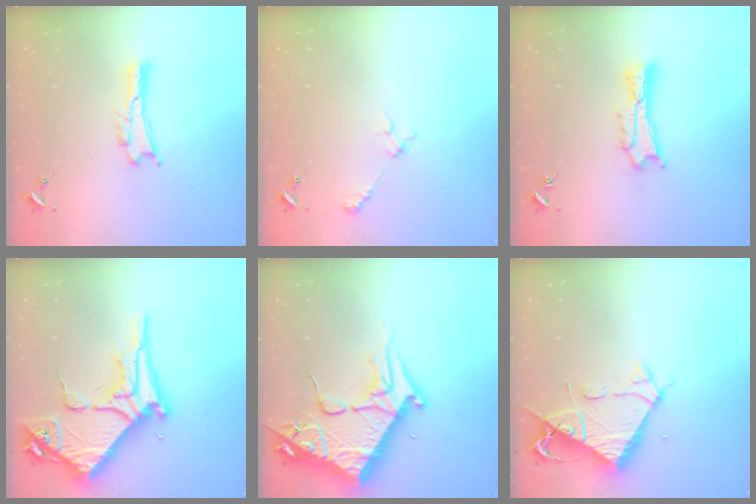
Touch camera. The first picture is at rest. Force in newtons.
{"total": 3.7, "press": 3.7, "slide": 0.4}
{"total": 2.7, "press": 2.7, "slide": 0.3}
{"total": 11.0, "press": 10.9, "slide": 1.2}
{"total": 12.0, "press": 11.9, "slide": 1.4}
{"total": 6.6, "press": 6.5, "slide": 0.6}